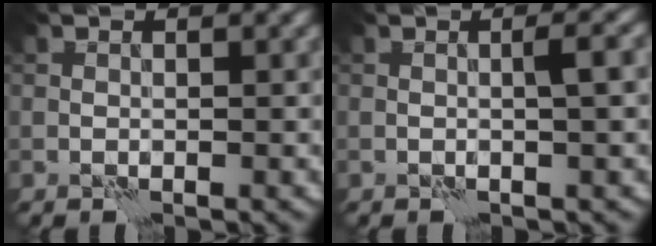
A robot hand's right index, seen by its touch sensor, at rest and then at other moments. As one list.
[{"total": 1.6, "force": [-0.1, -0.2, 1.6], "torque": [-0.028, 0.007, -0.004]}]